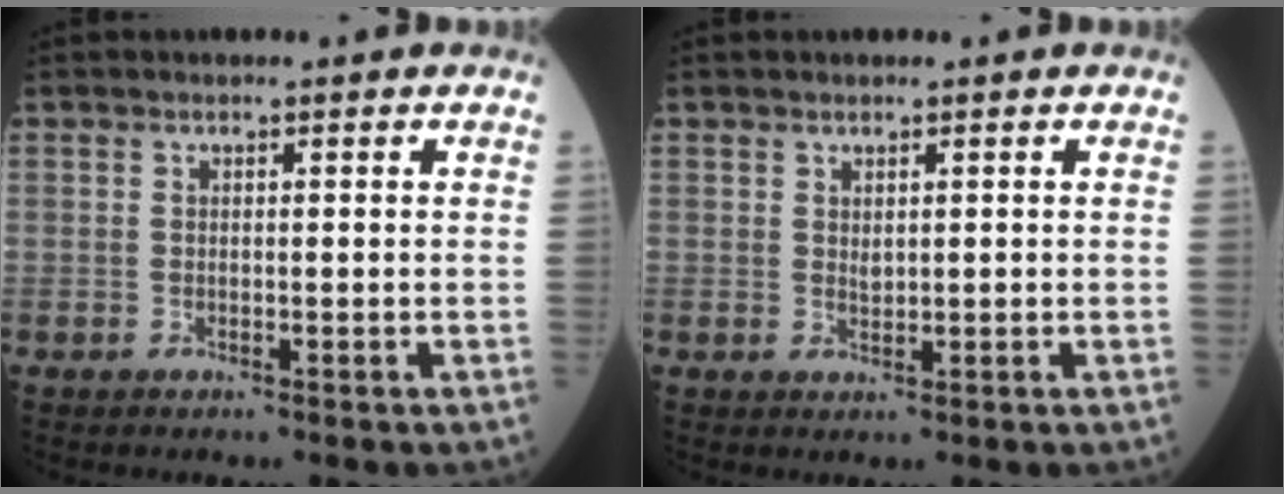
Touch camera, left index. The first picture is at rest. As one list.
[{"total": 1.1, "force": [0.6, 0.6, 0.8], "torque": [-0.017, -0.002, 0.013]}]